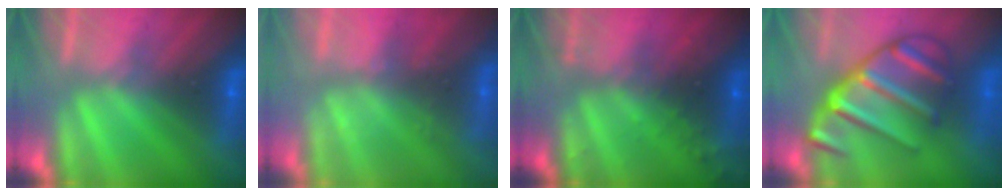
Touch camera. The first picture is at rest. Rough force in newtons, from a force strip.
{"total": 2.3}
{"total": 7.4}
{"total": 8.0}